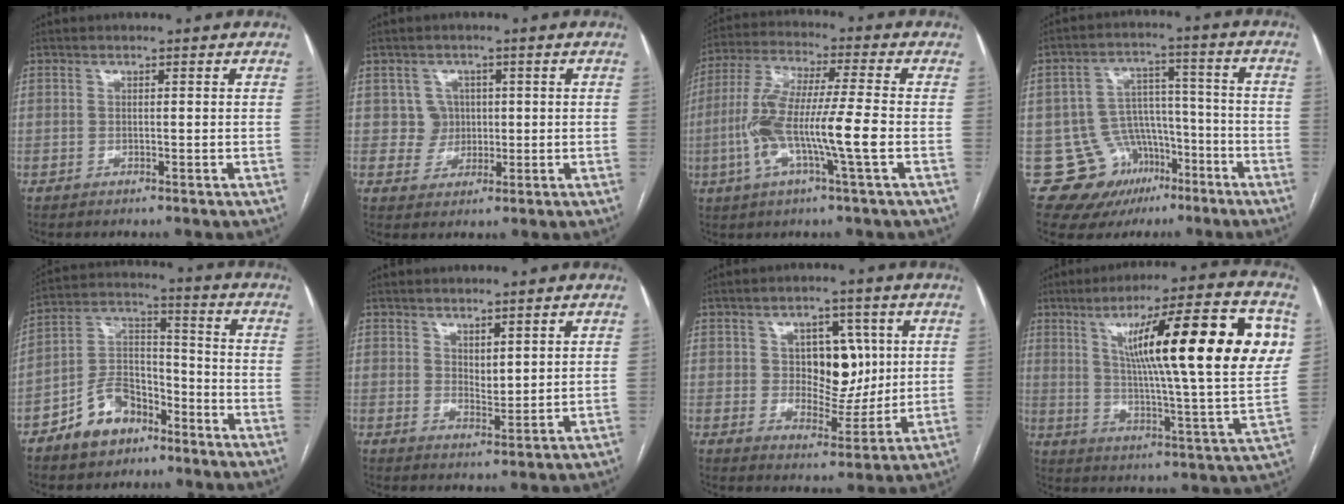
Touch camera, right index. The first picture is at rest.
{"total": 3.7, "force": [0.7, 3.7, 0.2], "torque": [0.005, 0.010, 0.013]}
{"total": 13.0, "force": [-2.9, 0.5, 12.6], "torque": [-0.258, 0.006, -0.060]}
{"total": 11.6, "force": [-6.0, 9.6, 2.4], "torque": [-0.033, 0.067, -0.077]}
{"total": 10.4, "force": [-6.5, 6.2, 5.2], "torque": [-0.105, 0.022, -0.114]}
{"total": 3.1, "force": [1.9, 1.1, 2.2], "torque": [-0.041, -0.012, 0.040]}
{"total": 9.5, "force": [2.1, 5.7, 7.3], "torque": [-0.106, 0.010, 0.042]}
{"total": 24.3, "force": [7.3, 1.7, 23.2], "torque": [-0.333, 0.011, 0.100]}